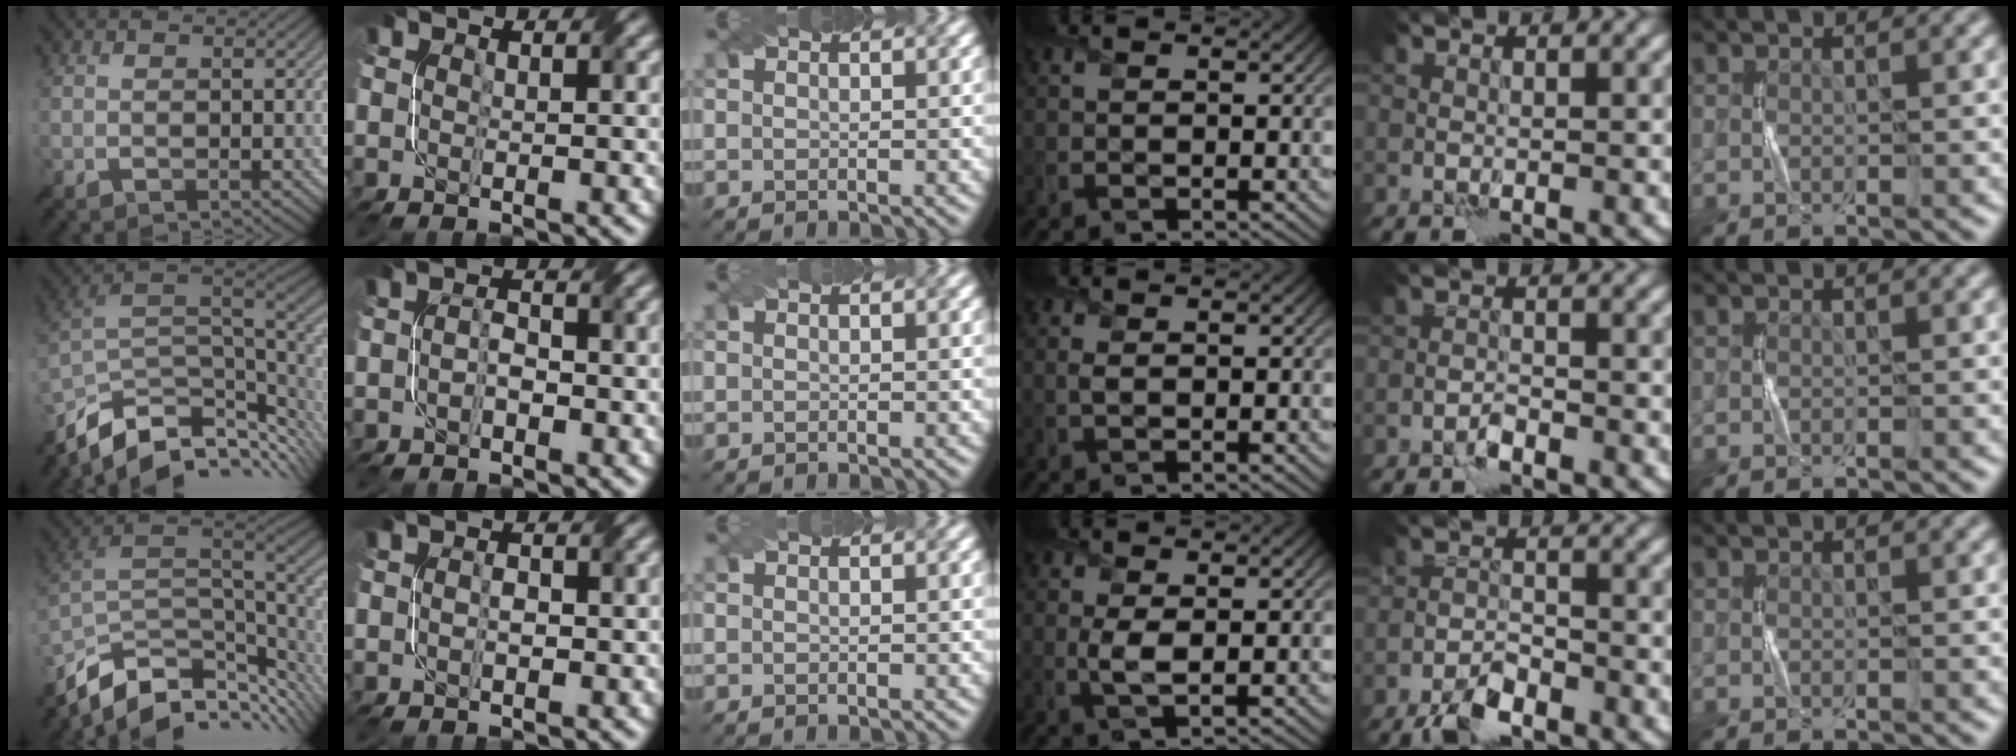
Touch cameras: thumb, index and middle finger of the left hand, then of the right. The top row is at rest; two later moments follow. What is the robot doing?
{"motion": "twist", "object": "screw"}